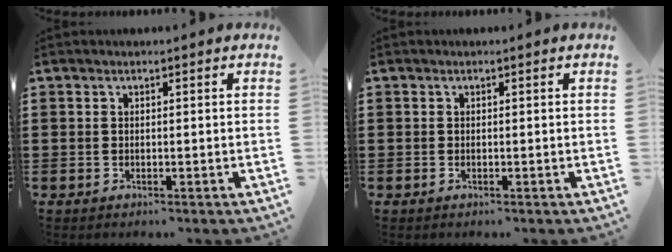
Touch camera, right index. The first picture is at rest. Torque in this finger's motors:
{"motor_torque": [-0.31, 0.38, -0.07, -0.01]}